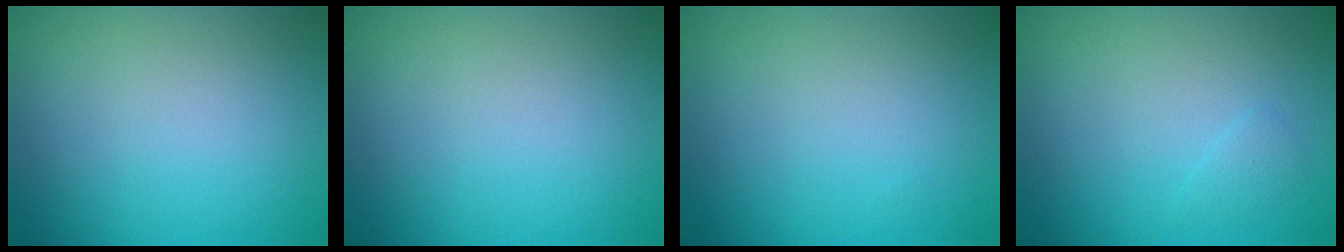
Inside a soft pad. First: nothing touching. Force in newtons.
{"total": 0.0}
{"total": 0.0}
{"total": 0.7, "press": 0.7, "slide": 0.0}